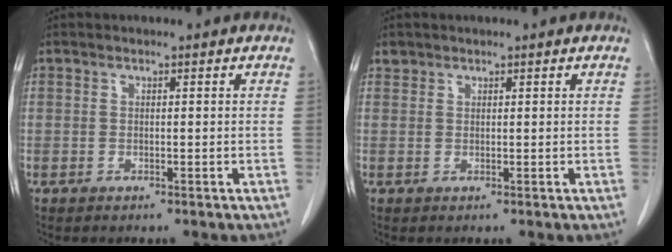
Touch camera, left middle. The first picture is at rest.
{"total": 0.8, "force": [0.7, 0.5, -0.1], "torque": [0.003, 0.006, 0.011]}